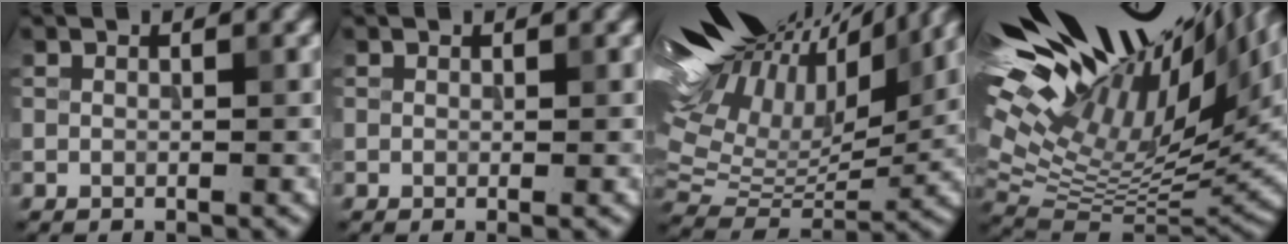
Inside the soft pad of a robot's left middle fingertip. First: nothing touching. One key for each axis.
{"total": 0.0}
{"total": 19.3, "fx": 10.4, "fy": 8.7, "fz": 13.7, "tx": -0.284, "ty": 0.079, "tz": 0.176}
{"total": 19.5, "fx": 10.9, "fy": 6.7, "fz": 14.7, "tx": -0.232, "ty": 0.058, "tz": 0.185}